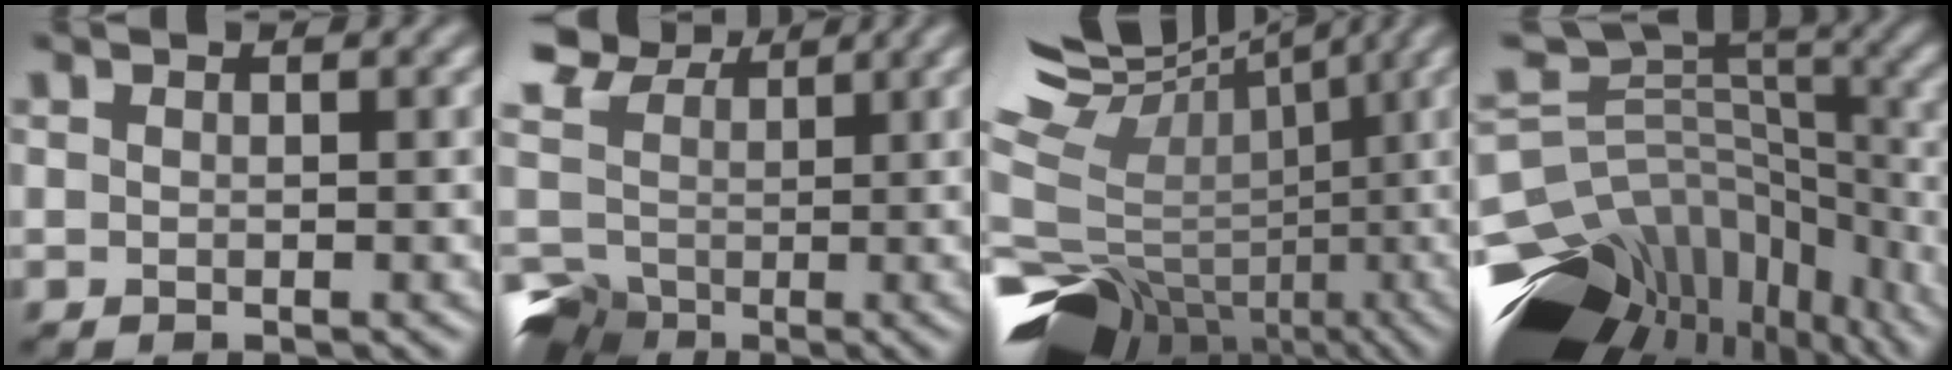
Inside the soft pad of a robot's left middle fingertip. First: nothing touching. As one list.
[{"total": 9.1, "force": [1.4, 7.7, 4.6], "torque": [-0.121, 0.021, 0.025]}, {"total": 13.8, "force": [-2.0, 10.2, 9.1], "torque": [-0.214, 0.036, -0.003]}, {"total": 15.0, "force": [-7.6, 8.8, 9.4], "torque": [-0.181, 0.029, -0.072]}]